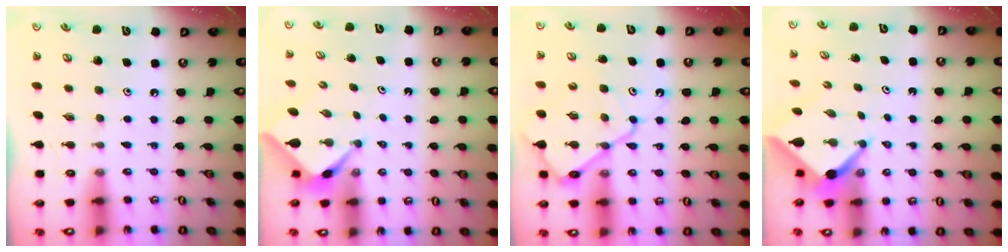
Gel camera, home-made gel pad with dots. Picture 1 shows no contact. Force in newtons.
{"total": 2.3, "press": 2.3, "slide": 0.3}
{"total": 13.7, "press": 13.6, "slide": 1.4}
{"total": 3.4, "press": 3.4, "slide": 0.2}